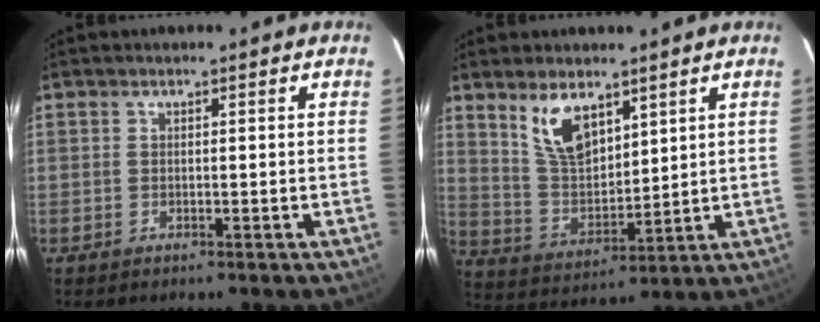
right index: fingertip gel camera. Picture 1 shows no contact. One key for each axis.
{"total": 9.8, "fx": 5.9, "fy": 4.6, "fz": 6.3, "tx": -0.117, "ty": 0.003, "tz": 0.128}